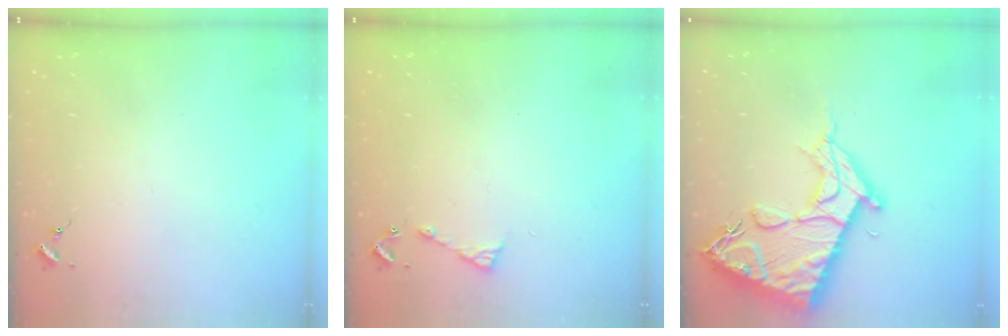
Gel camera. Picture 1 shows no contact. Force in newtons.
{"total": 5.6, "press": 5.6, "slide": 0.7}
{"total": 19.5, "press": 19.4, "slide": 1.8}